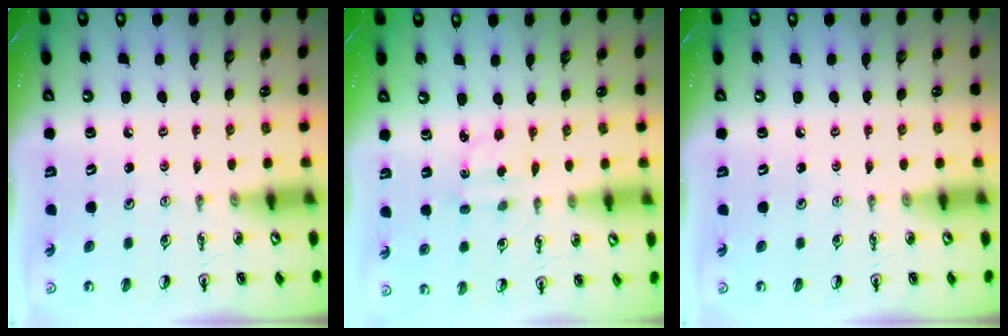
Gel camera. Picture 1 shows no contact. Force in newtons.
{"total": 2.1, "press": 2.0, "slide": 0.6}
{"total": 0.0}